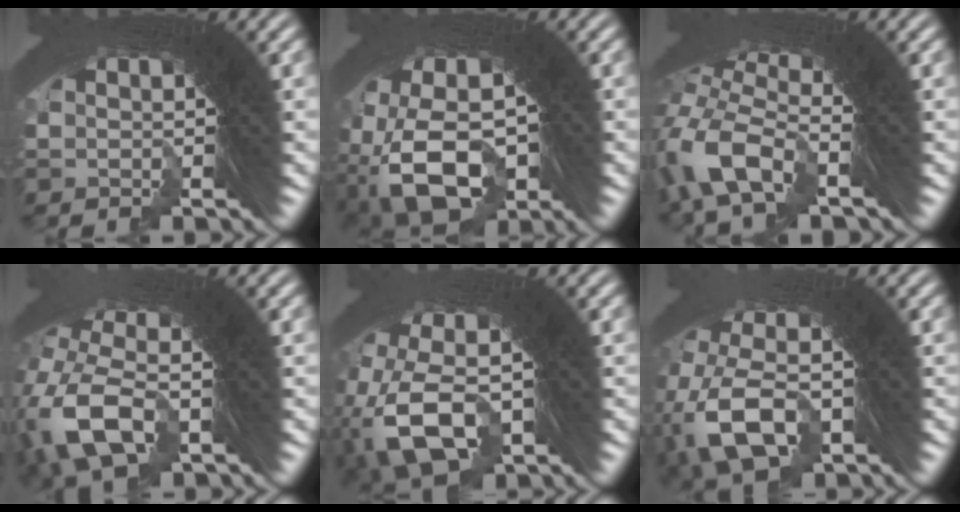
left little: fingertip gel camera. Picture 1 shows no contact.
{"total": 12.1, "force": [-4.9, 9.0, 6.4], "torque": [-0.143, -0.056, -0.064]}
{"total": 3.7, "force": [-2.5, 2.0, 1.9], "torque": [-0.055, -0.031, -0.038]}
{"total": 6.8, "force": [-4.4, 4.7, 2.4], "torque": [-0.102, -0.057, -0.054]}
{"total": 9.4, "force": [-4.3, 7.2, 4.3], "torque": [-0.127, -0.052, -0.053]}
{"total": 7.9, "force": [-5.4, 5.4, 2.1], "torque": [-0.100, -0.067, -0.062]}